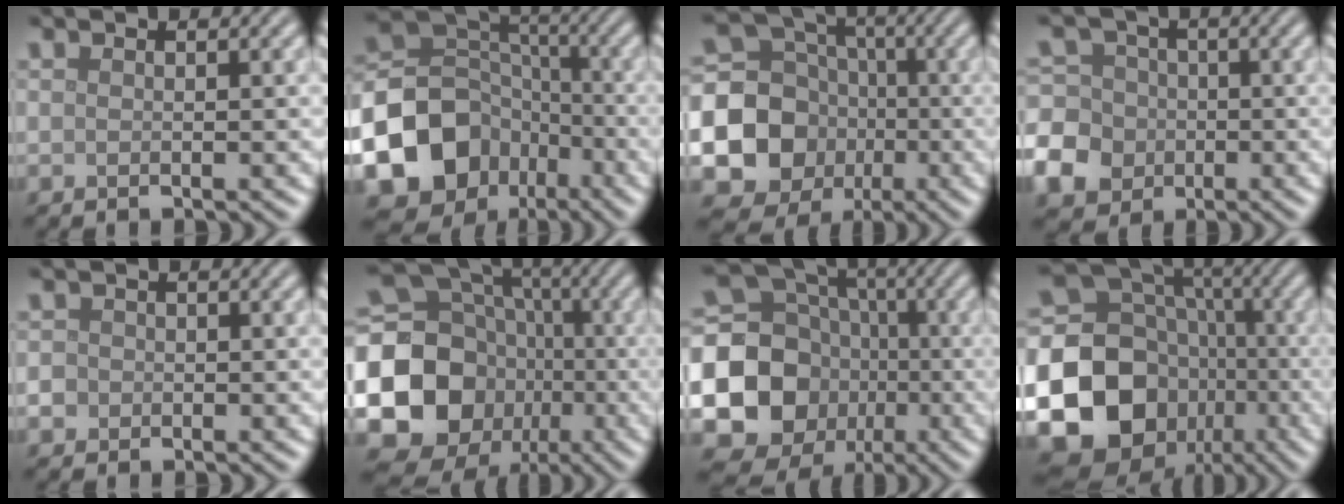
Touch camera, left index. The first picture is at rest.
{"total": 15.9, "force": [-7.1, 13.0, 5.9], "torque": [-0.146, -0.029, -0.138]}
{"total": 13.3, "force": [-2.6, 12.2, 4.5], "torque": [-0.111, -0.024, -0.063]}
{"total": 7.7, "force": [-2.9, 6.7, 2.4], "torque": [-0.060, -0.009, -0.080]}
{"total": 2.2, "force": [-0.6, 2.0, 0.6], "torque": [-0.005, 0.006, -0.018]}
{"total": 18.0, "force": [-3.6, 16.0, 7.5], "torque": [-0.181, 0.000, -0.093]}
{"total": 16.2, "force": [-2.5, 14.7, 6.2], "torque": [-0.156, -0.004, -0.075]}
{"total": 20.7, "force": [-6.2, 17.8, 8.5], "torque": [-0.206, -0.028, -0.130]}